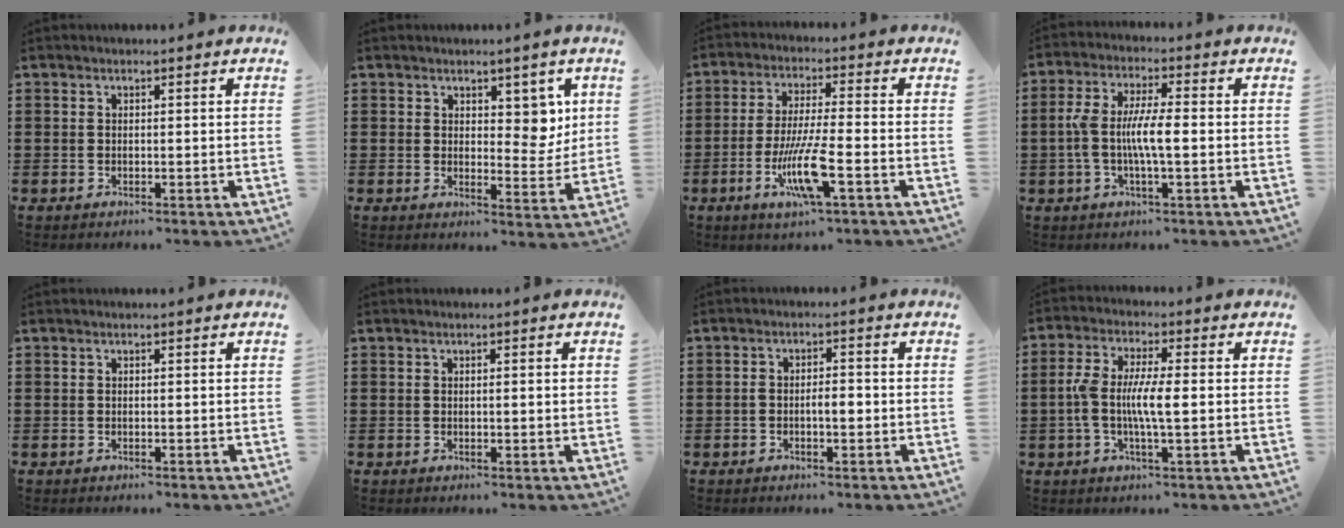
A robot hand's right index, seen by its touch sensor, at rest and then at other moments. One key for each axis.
{"total": 5.0, "fx": 2.8, "fy": 3.1, "fz": 2.8, "tx": -0.040, "ty": -0.003, "tz": 0.045}
{"total": 9.1, "fx": -3.5, "fy": 1.1, "fz": 8.3, "tx": -0.175, "ty": -0.018, "tz": -0.069}
{"total": 6.7, "fx": -0.9, "fy": 1.7, "fz": 6.4, "tx": -0.134, "ty": -0.003, "tz": -0.023}
{"total": 0.0}
{"total": 0.6, "fx": 0.1, "fy": 0.0, "fz": 0.6, "tx": -0.010, "ty": 0.000, "tz": 0.002}
{"total": 2.8, "fx": -0.6, "fy": 1.0, "fz": 2.5, "tx": -0.048, "ty": 0.004, "tz": -0.012}
{"total": 6.6, "fx": -0.6, "fy": 1.5, "fz": 6.4, "tx": -0.135, "ty": -0.005, "tz": -0.020}